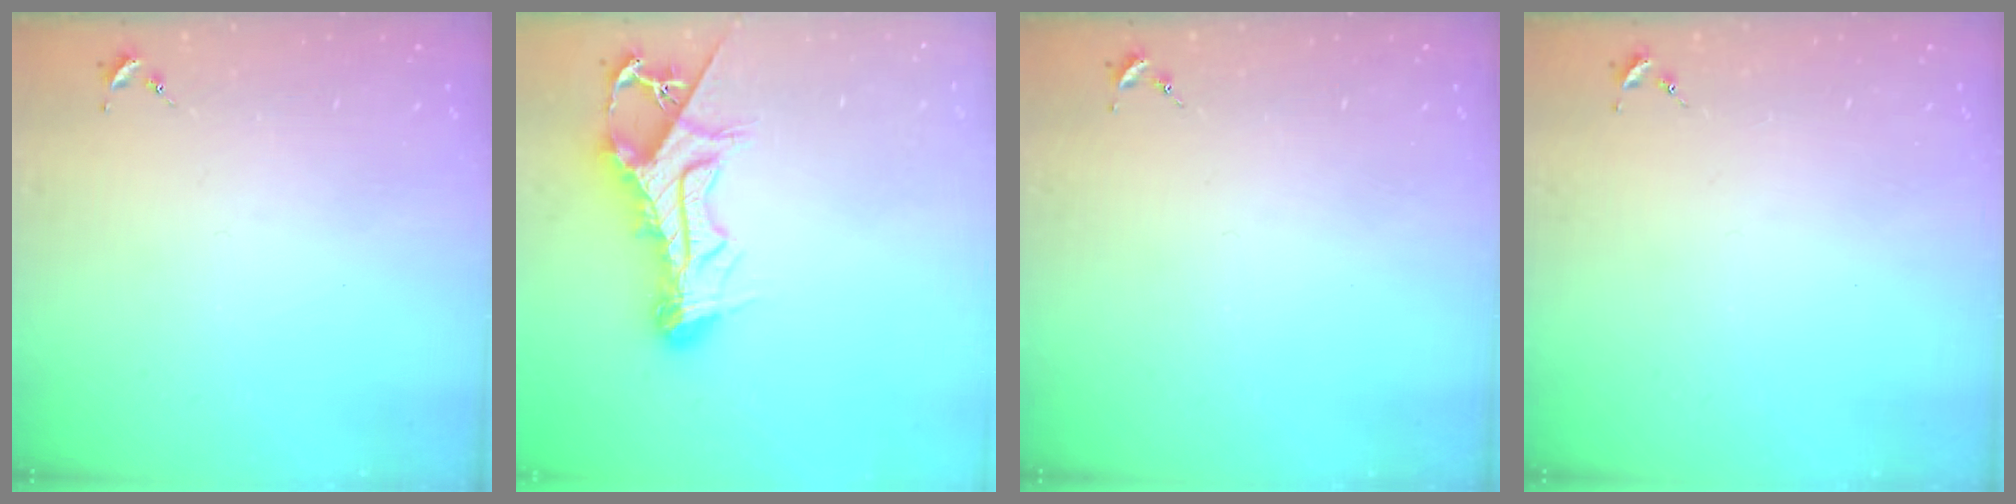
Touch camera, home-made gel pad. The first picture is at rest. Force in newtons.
{"total": 14.1, "press": 14.0, "slide": 1.6}
{"total": 0.0}
{"total": 0.0}